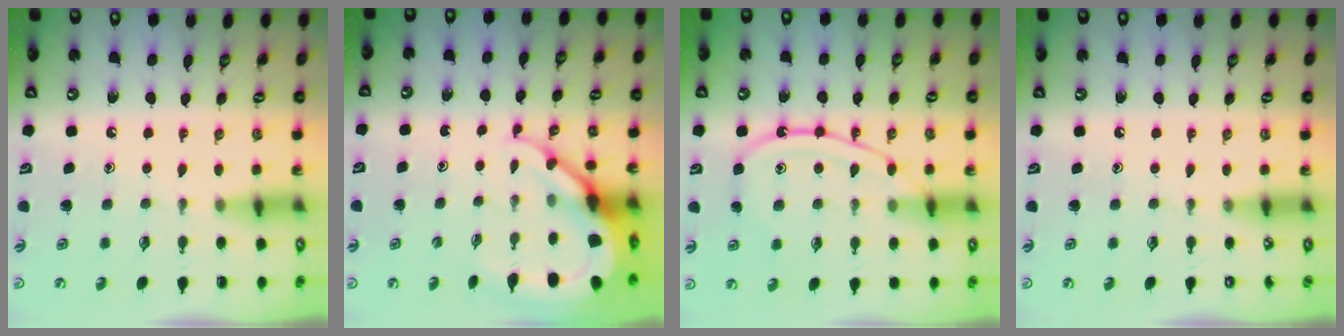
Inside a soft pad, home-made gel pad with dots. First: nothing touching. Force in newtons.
{"total": 9.4, "press": 9.3, "slide": 0.9}
{"total": 10.9, "press": 10.9, "slide": 1.4}
{"total": 0.0}